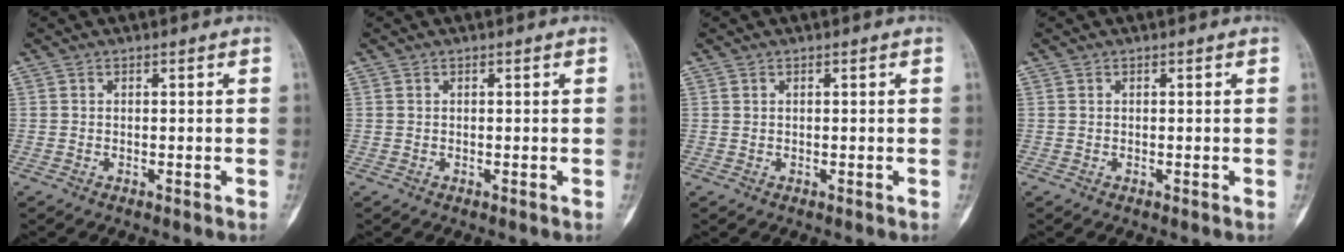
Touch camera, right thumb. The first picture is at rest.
{"total": 0.0}
{"total": 0.0}
{"total": 0.0}